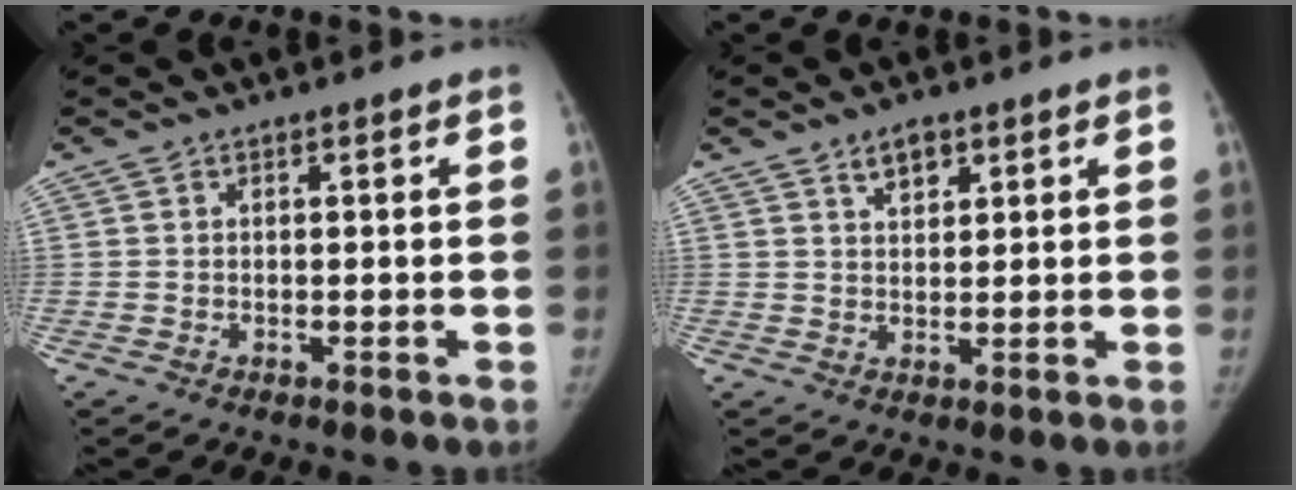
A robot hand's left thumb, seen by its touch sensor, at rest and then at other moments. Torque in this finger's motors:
{"motor_torque": [-0.35, 0.02, 0.52, -0.12, 0.02]}